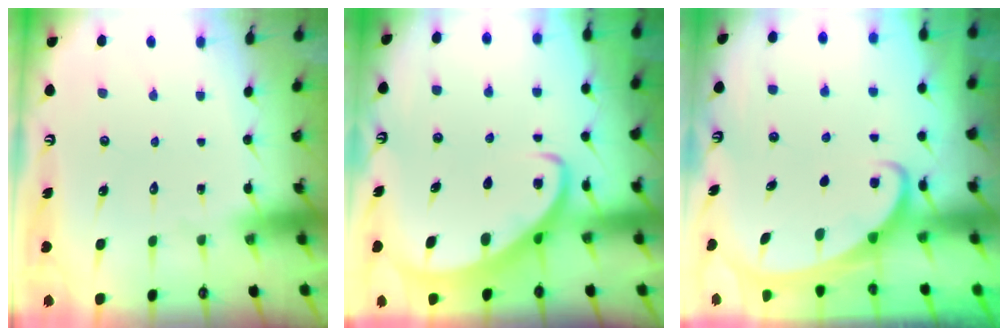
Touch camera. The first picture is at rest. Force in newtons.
{"total": 4.7, "press": 4.7, "slide": 0.5}
{"total": 2.0, "press": 2.0, "slide": 0.3}